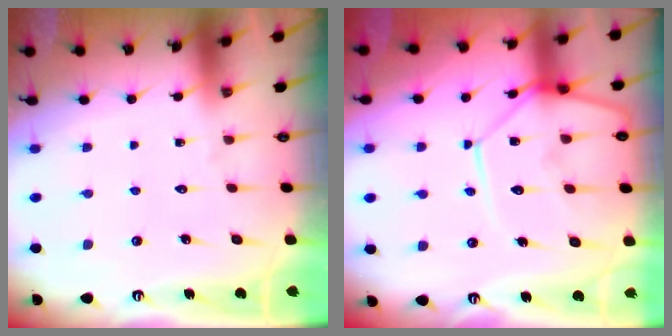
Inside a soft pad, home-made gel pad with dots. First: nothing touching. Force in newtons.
{"total": 14.0, "press": 13.9, "slide": 1.2}